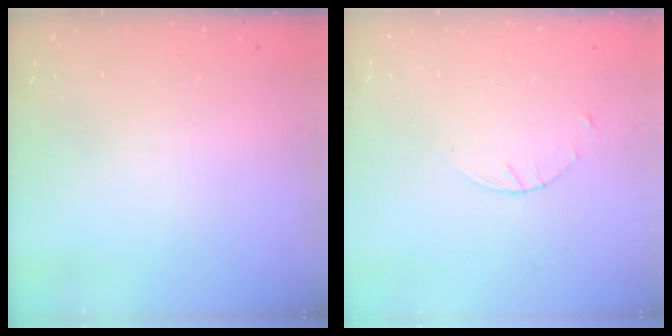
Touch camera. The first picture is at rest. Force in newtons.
{"total": 1.6, "press": 1.6, "slide": 0.2}